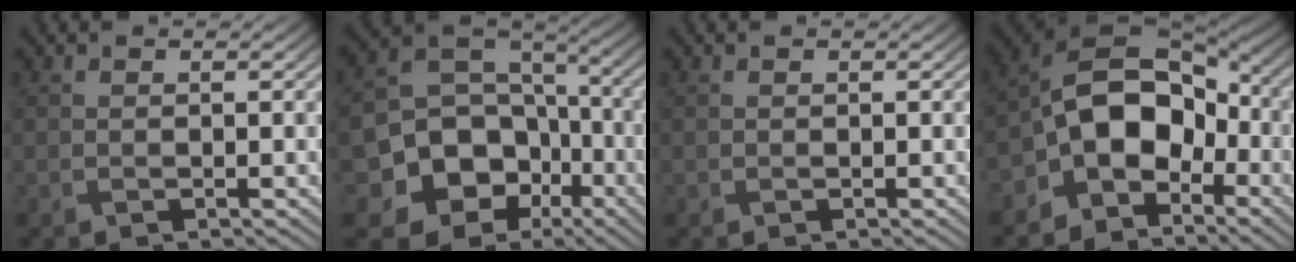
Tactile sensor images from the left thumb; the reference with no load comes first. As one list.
[{"total": 14.2, "force": [-5.3, 11.5, 6.3], "torque": [-0.147, -0.032, -0.106]}, {"total": 0.0}, {"total": 11.1, "force": [-4.0, 7.7, 7.0], "torque": [-0.111, 0.004, -0.095]}]